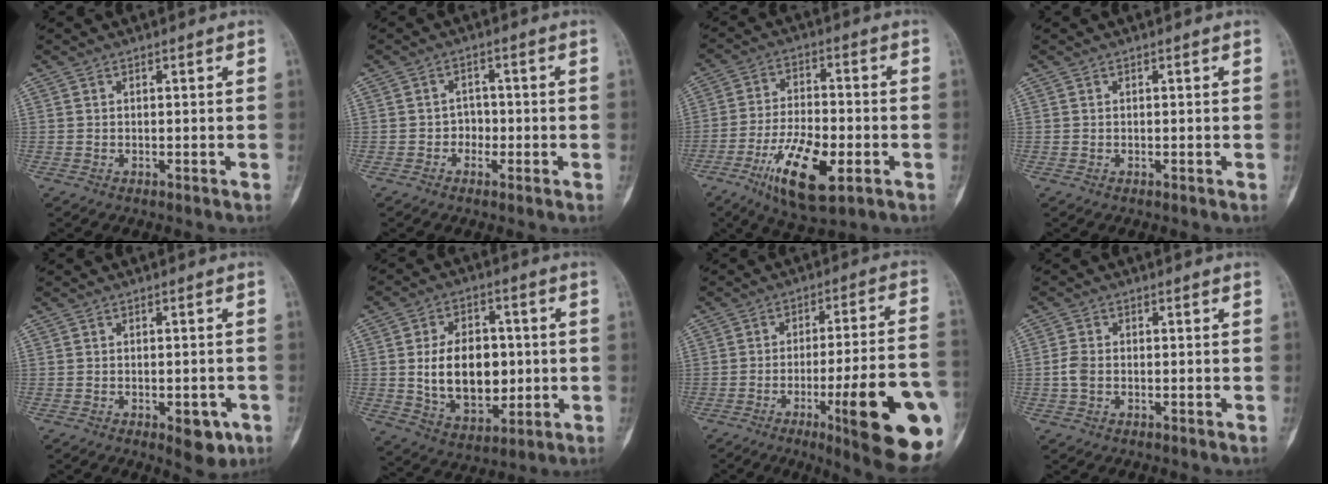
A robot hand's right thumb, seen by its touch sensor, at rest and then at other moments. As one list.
[{"total": 2.5, "force": [-1.0, 2.2, 0.8], "torque": [0.012, 0.012, -0.024]}, {"total": 14.6, "force": [-5.8, 5.9, 12.0], "torque": [-0.208, 0.013, -0.095]}, {"total": 0.0}, {"total": 5.4, "force": [-2.3, 2.5, 4.2], "torque": [-0.034, 0.007, -0.021]}, {"total": 15.0, "force": [0.0, 10.1, 11.1], "torque": [-0.144, -0.001, 0.014]}, {"total": 21.7, "force": [-7.7, 3.4, 20.0], "torque": [-0.230, 0.012, -0.102]}, {"total": 2.7, "force": [-0.5, 1.8, 1.9], "torque": [-0.045, 0.008, -0.013]}]